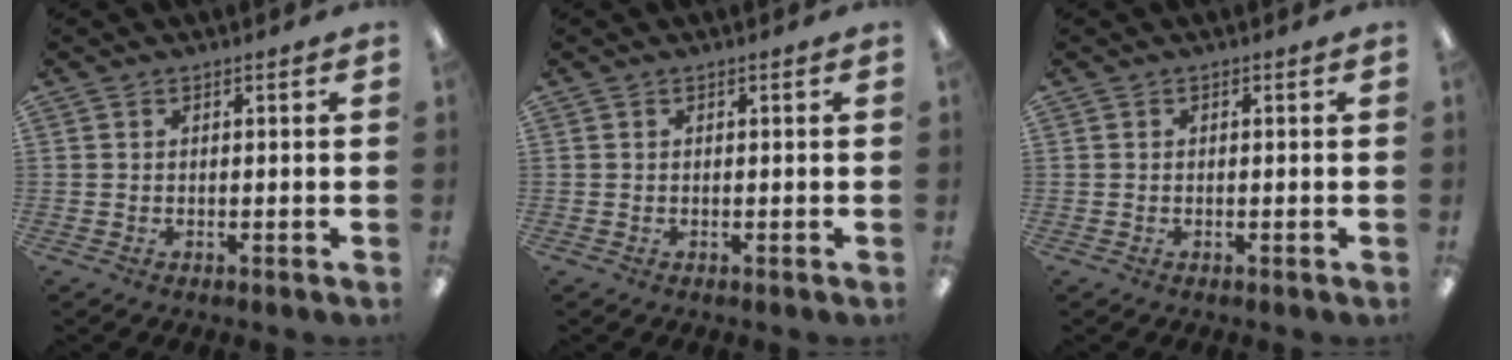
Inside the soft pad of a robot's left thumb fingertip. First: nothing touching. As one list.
[{"total": 0.0}, {"total": 0.0}]